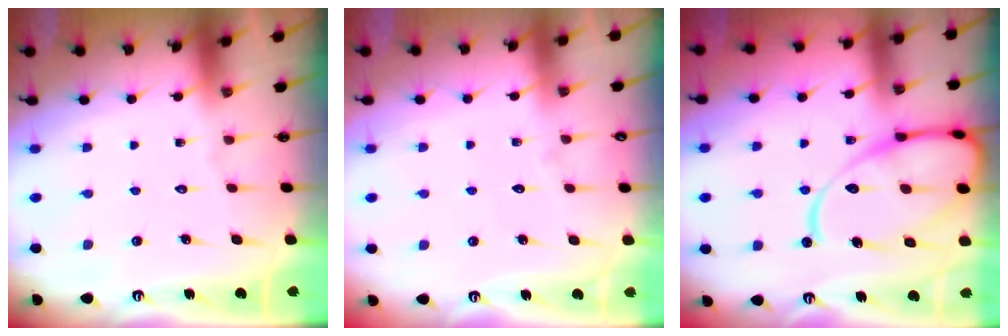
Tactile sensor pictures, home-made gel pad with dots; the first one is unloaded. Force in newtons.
{"total": 3.8, "press": 3.8, "slide": 0.4}
{"total": 16.8, "press": 16.7, "slide": 1.7}